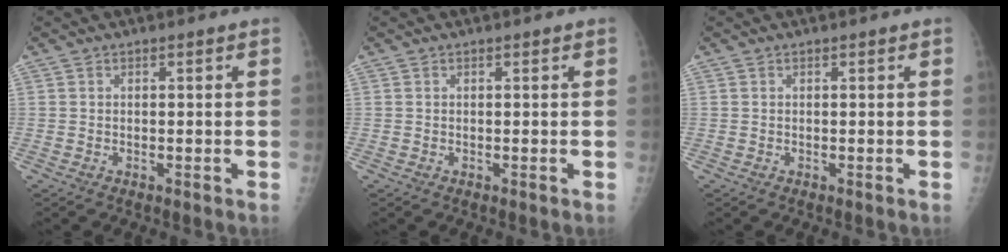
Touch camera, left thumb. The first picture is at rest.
{"total": 0.0}
{"total": 0.0}